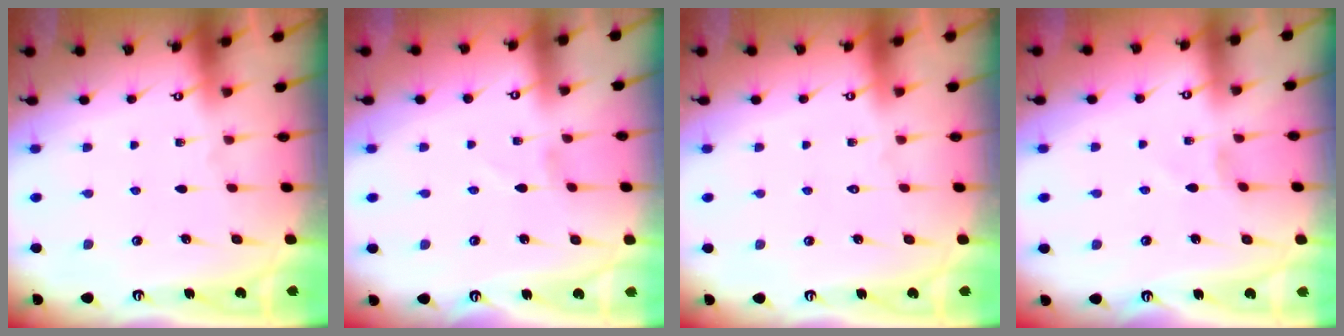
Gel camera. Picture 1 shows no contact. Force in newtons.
{"total": 1.1, "press": 1.1, "slide": 0.1}
{"total": 1.5, "press": 1.5, "slide": 0.1}
{"total": 0.0}